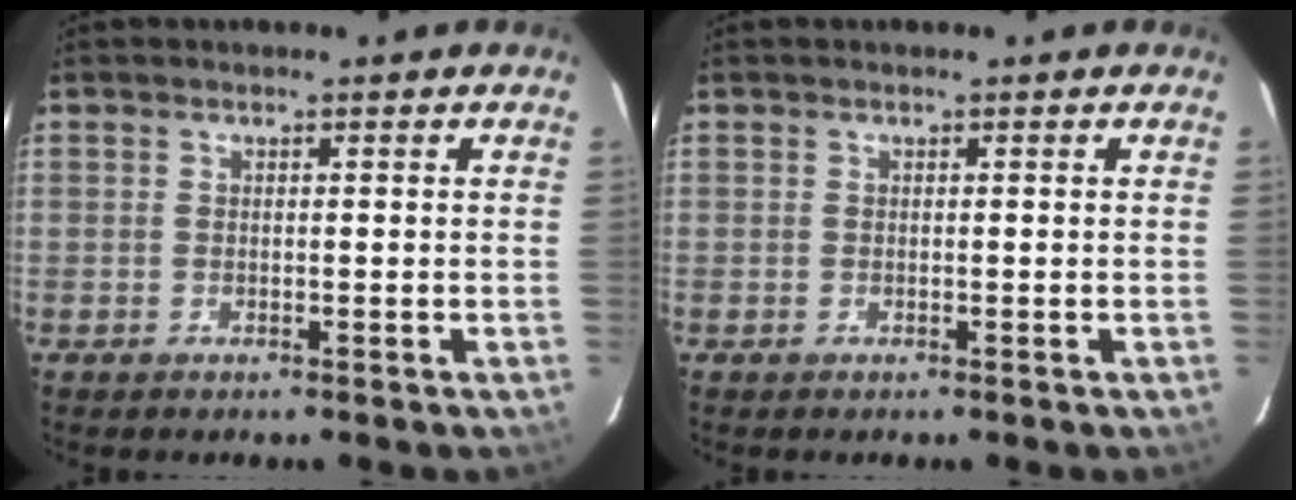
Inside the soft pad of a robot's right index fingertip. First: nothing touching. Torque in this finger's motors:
{"motor_torque": [-0.01, -0.01, 0.02, 0.00]}